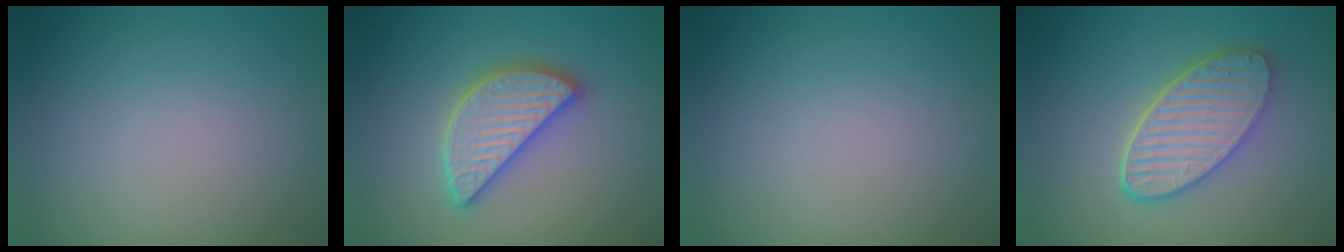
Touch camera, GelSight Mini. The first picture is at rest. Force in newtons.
{"total": 4.5, "press": 4.5, "slide": 0.4}
{"total": 0.0}
{"total": 5.3, "press": 4.3, "slide": 3.1}